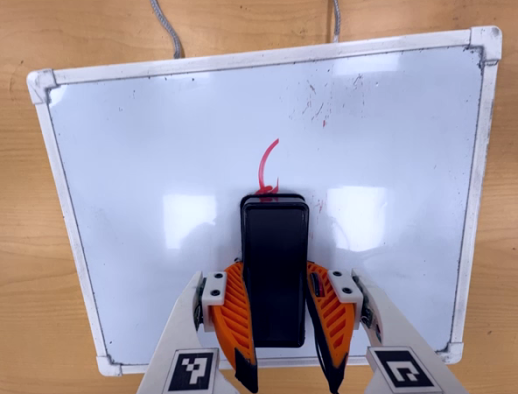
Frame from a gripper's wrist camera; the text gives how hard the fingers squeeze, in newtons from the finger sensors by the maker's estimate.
{"total": 9.0, "left": 6.8, "right": 11.1}